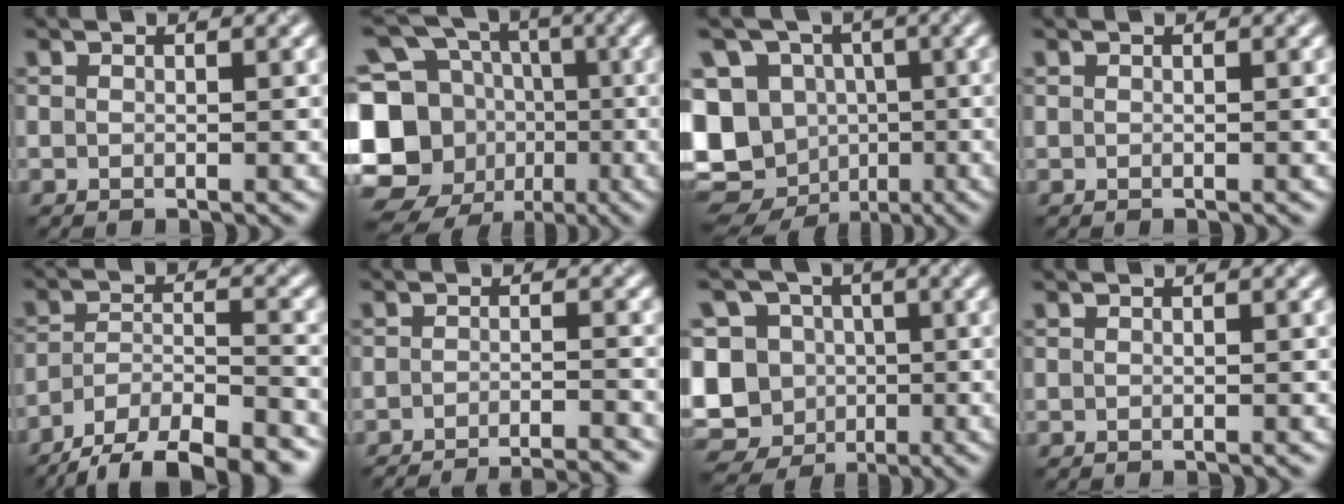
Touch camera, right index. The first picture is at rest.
{"total": 15.0, "force": [-4.3, 12.7, 6.6], "torque": [-0.174, 0.002, -0.073]}
{"total": 15.9, "force": [-5.0, 13.5, 6.8], "torque": [-0.132, -0.009, -0.097]}
{"total": 0.0}
{"total": 12.0, "force": [-10.1, 4.0, 5.2], "torque": [-0.074, -0.011, -0.146]}
{"total": 9.2, "force": [-8.4, 2.0, 3.2], "torque": [-0.015, 0.002, -0.099]}
{"total": 14.4, "force": [-3.1, 13.2, 4.8], "torque": [-0.116, 0.010, -0.073]}
{"total": 0.0}